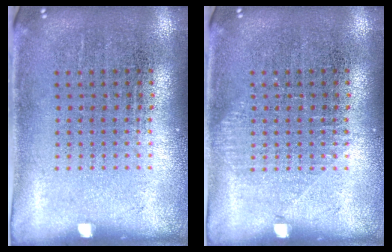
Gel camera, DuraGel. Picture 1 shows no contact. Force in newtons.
{"total": 0.8, "press": 0.8, "slide": 0.3}